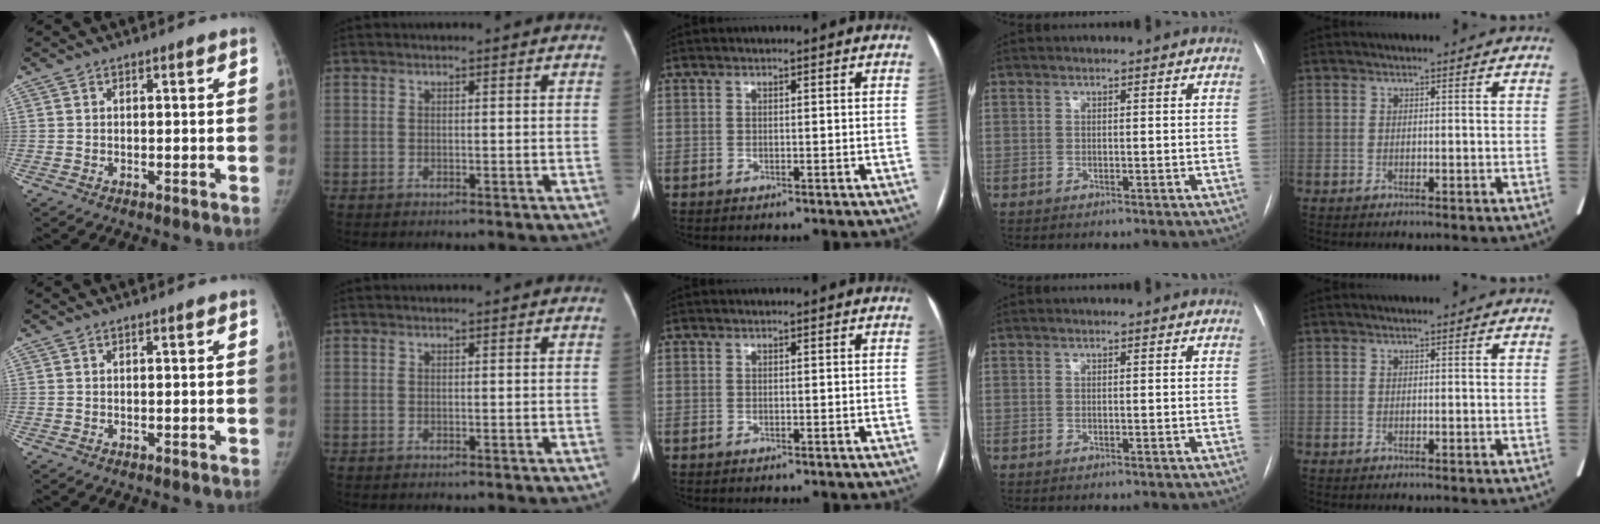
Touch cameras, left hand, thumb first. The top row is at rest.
{}